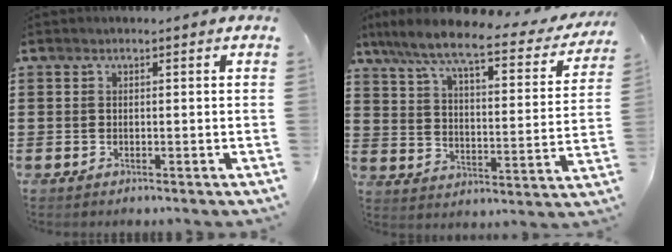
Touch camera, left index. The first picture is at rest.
{"total": 8.1, "force": [6.7, 0.7, 4.6], "torque": [-0.116, -0.041, 0.108]}